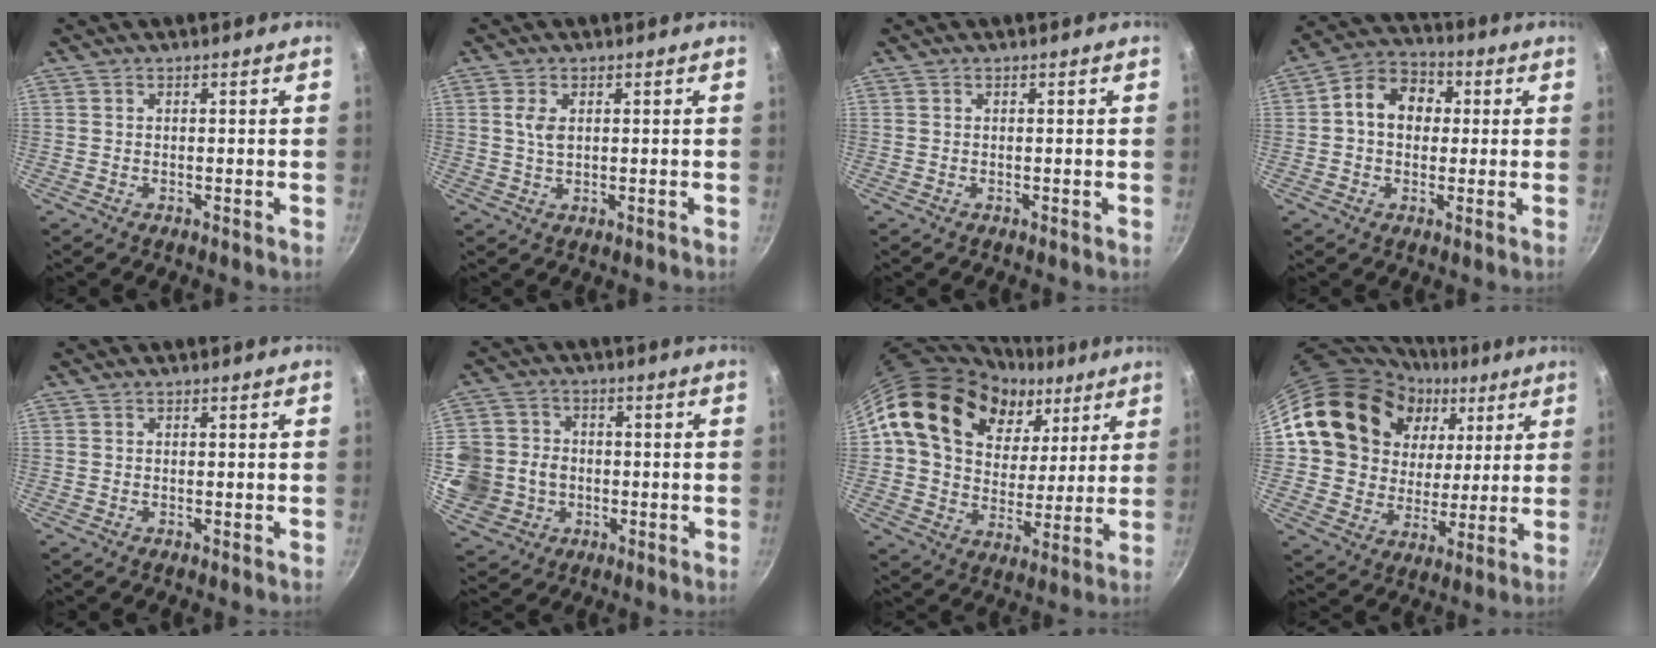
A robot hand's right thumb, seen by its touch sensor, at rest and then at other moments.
{"total": 3.2, "force": [0.7, 1.8, 2.6], "torque": [-0.048, -0.002, 0.016]}
{"total": 0.0}
{"total": 10.1, "force": [1.2, 8.0, 6.2], "torque": [-0.067, 0.023, 0.000]}
{"total": 0.0}
{"total": 14.8, "force": [-1.8, 13.4, 6.2], "torque": [-0.130, 0.023, -0.028]}
{"total": 21.9, "force": [10.6, 15.3, 11.4], "torque": [-0.162, -0.016, 0.183]}
{"total": 20.8, "force": [8.4, 16.4, 9.8], "torque": [-0.149, -0.004, 0.151]}